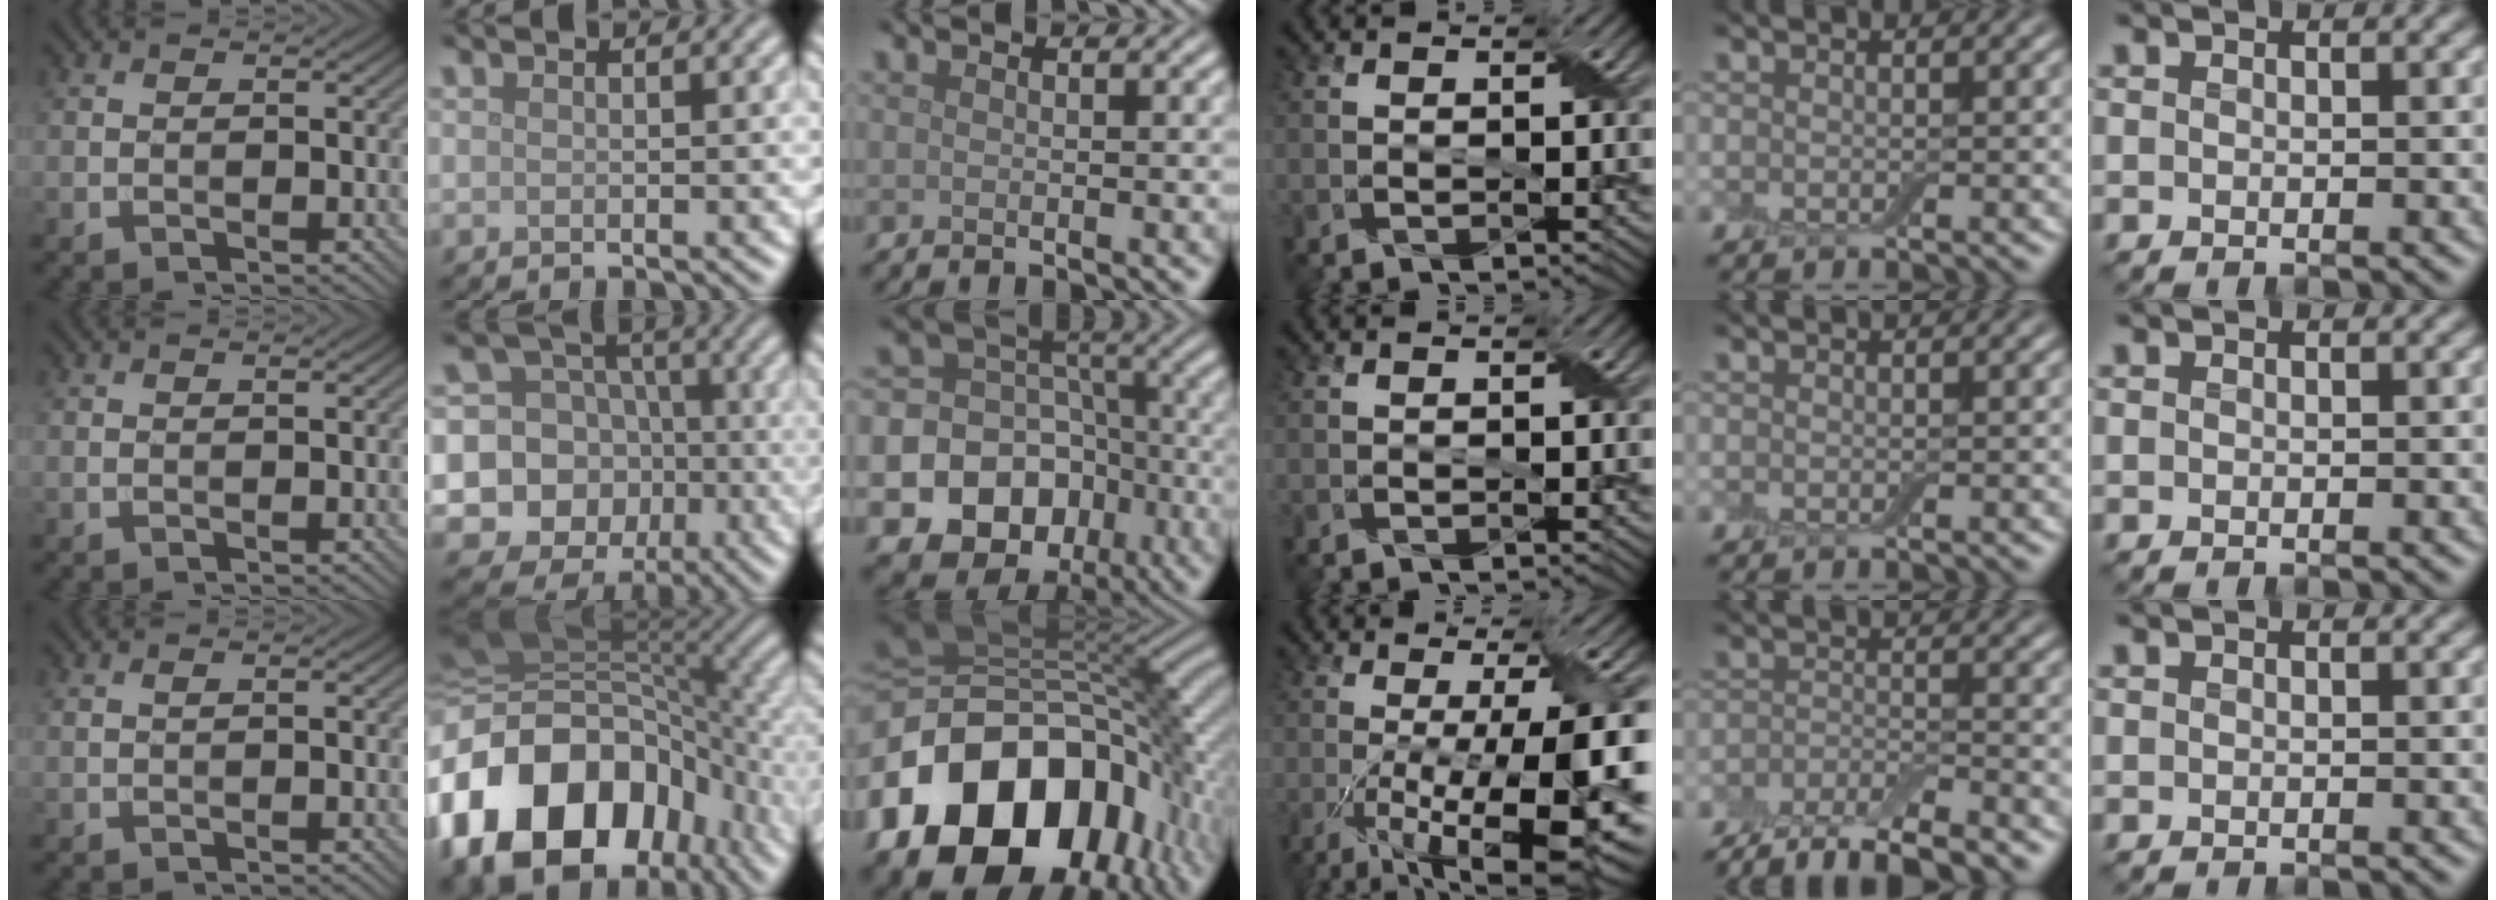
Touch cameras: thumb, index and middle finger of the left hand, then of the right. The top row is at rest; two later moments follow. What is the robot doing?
{"motion": "fold", "object": "cloth"}